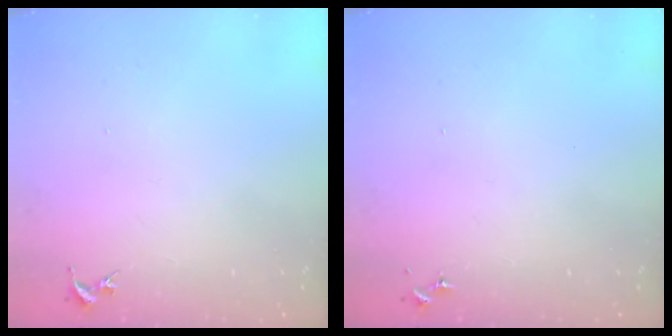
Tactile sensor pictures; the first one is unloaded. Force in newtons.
{"total": 0.0}